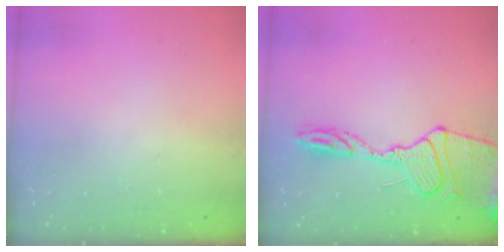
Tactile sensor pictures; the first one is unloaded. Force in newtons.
{"total": 14.7, "press": 14.6, "slide": 1.2}